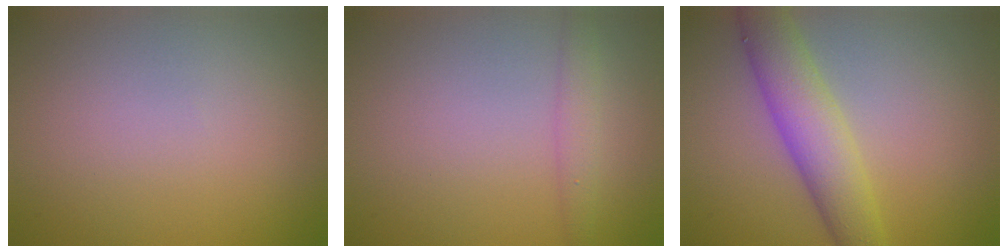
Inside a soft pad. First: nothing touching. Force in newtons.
{"total": 1.7, "press": 1.7, "slide": 0.1}
{"total": 5.3, "press": 5.3, "slide": 0.2}